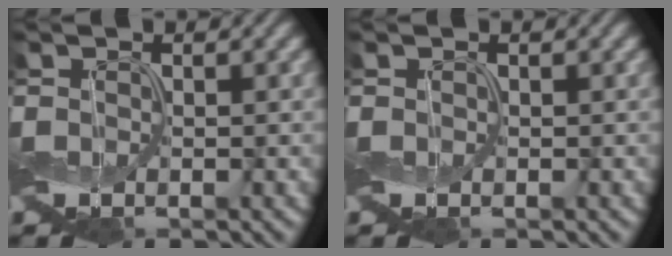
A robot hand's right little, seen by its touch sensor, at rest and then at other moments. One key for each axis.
{"total": 0.0}